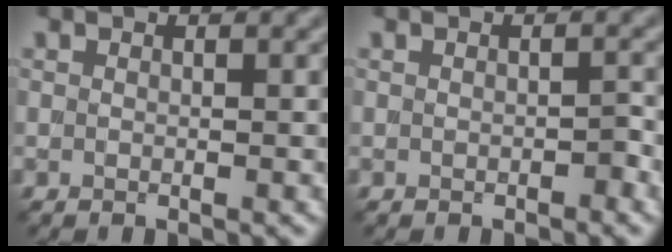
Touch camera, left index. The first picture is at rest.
{"total": 0.8, "force": [-0.3, 0.4, 0.5], "torque": [-0.008, 0.000, -0.003]}